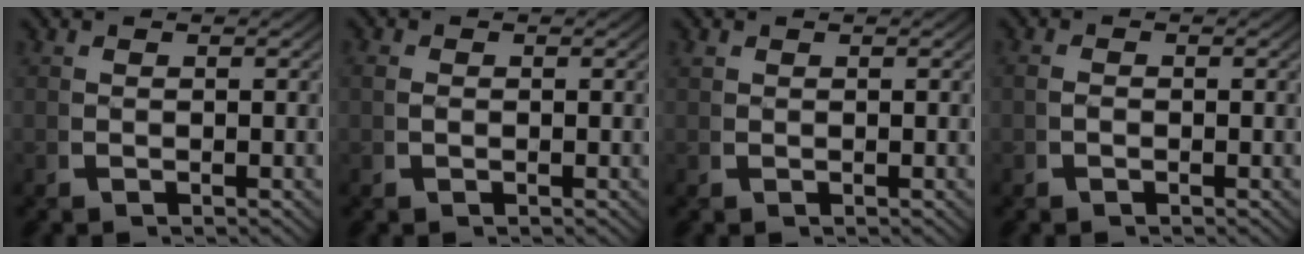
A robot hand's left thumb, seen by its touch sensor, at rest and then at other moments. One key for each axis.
{"total": 0.8, "fx": 0.2, "fy": 0.6, "fz": 0.5, "tx": -0.019, "ty": -0.008, "tz": 0.008}
{"total": 0.6, "fx": 0.6, "fy": 0.2, "fz": 0.1, "tx": -0.004, "ty": -0.002, "tz": 0.015}
{"total": 0.6, "fx": -0.2, "fy": 0.4, "fz": 0.4, "tx": -0.014, "ty": -0.007, "tz": -0.002}